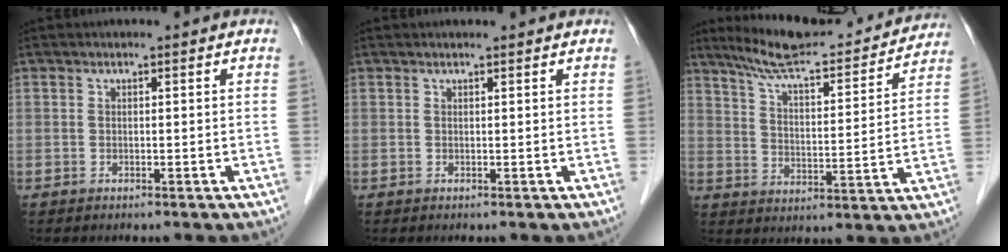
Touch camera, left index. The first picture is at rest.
{"total": 1.1, "force": [1.0, 0.1, 0.3], "torque": [-0.008, 0.011, 0.016]}
{"total": 18.7, "force": [17.2, 2.2, 7.0], "torque": [-0.110, -0.005, 0.245]}